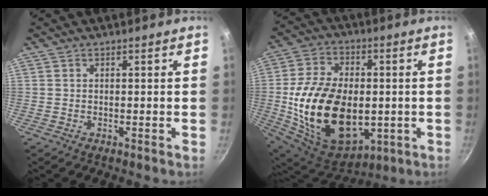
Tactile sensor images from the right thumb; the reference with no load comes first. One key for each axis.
{"total": 24.9, "fx": -2.1, "fy": 16.1, "fz": 18.8, "tx": -0.327, "ty": 0.002, "tz": -0.017}